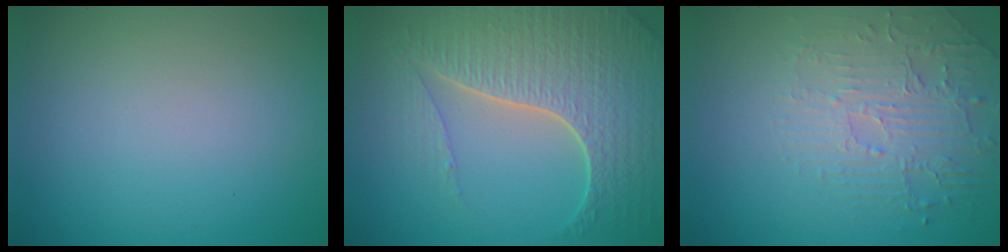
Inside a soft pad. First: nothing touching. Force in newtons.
{"total": 7.5, "press": 5.6, "slide": 5.0}
{"total": 2.6, "press": 2.1, "slide": 1.5}